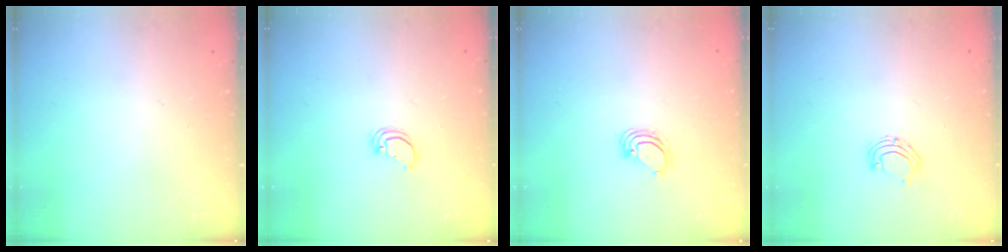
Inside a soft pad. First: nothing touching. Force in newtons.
{"total": 3.4, "press": 3.4, "slide": 0.2}
{"total": 3.7, "press": 3.7, "slide": 0.1}
{"total": 6.0, "press": 5.9, "slide": 1.1}